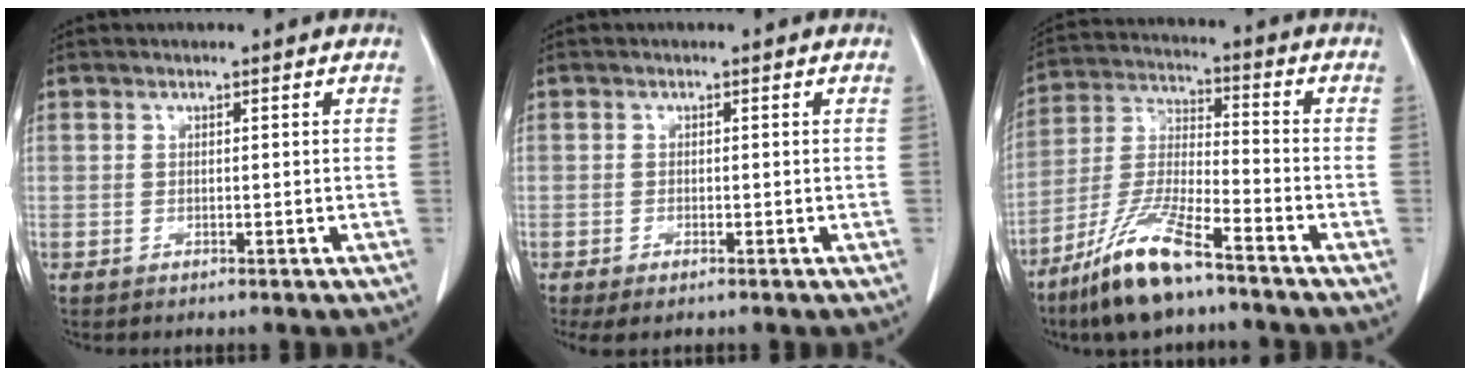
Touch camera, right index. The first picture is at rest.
{"total": 2.5, "force": [-1.7, 0.6, 1.7], "torque": [-0.025, -0.006, -0.025]}
{"total": 12.9, "force": [-9.1, 1.9, 9.0], "torque": [-0.196, -0.026, -0.175]}